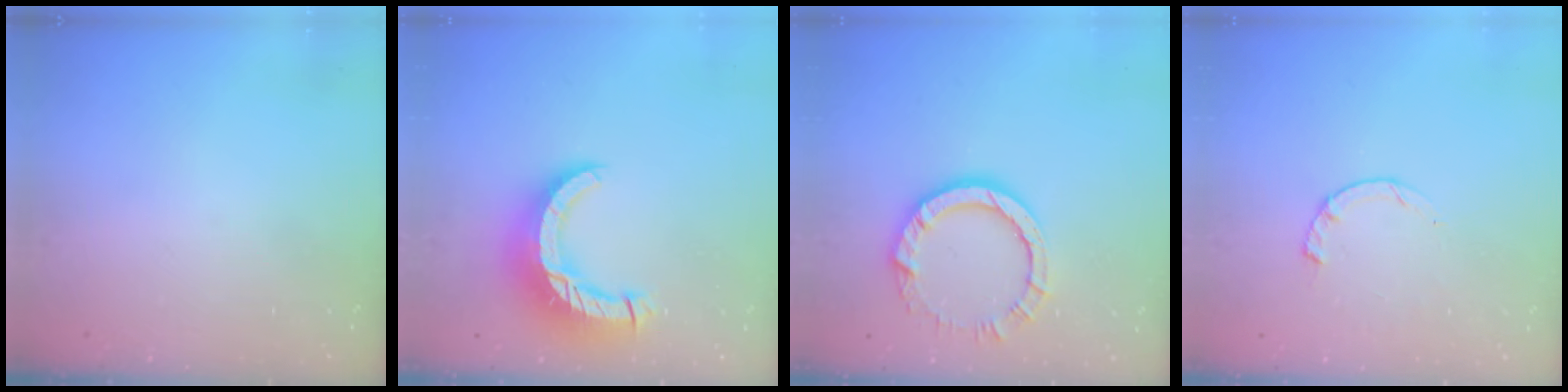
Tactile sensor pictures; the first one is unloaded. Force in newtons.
{"total": 13.7, "press": 13.7, "slide": 1.3}
{"total": 9.7, "press": 9.6, "slide": 0.7}
{"total": 2.3, "press": 2.3, "slide": 0.4}